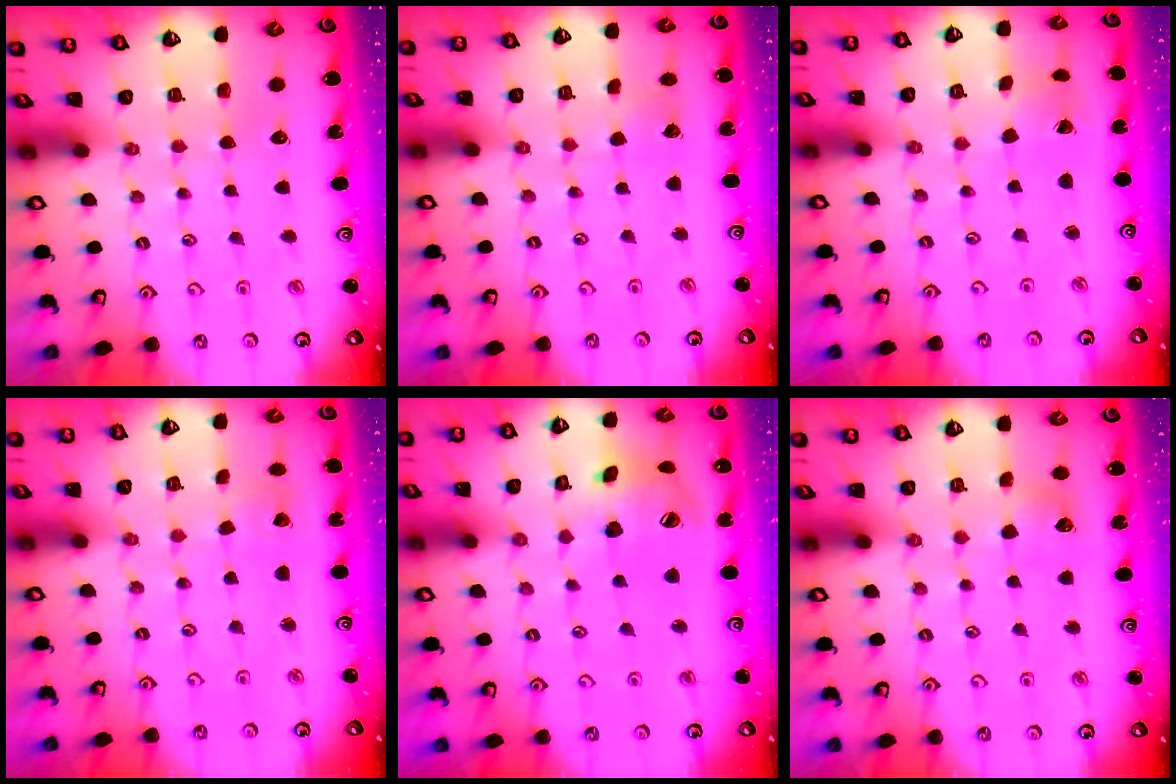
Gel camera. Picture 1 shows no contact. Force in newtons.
{"total": 2.9, "press": 2.9, "slide": 0.3}
{"total": 1.1, "press": 1.1, "slide": 0.1}
{"total": 2.0, "press": 2.0, "slide": 0.1}
{"total": 14.8, "press": 14.6, "slide": 2.3}
{"total": 5.9, "press": 5.9, "slide": 0.8}